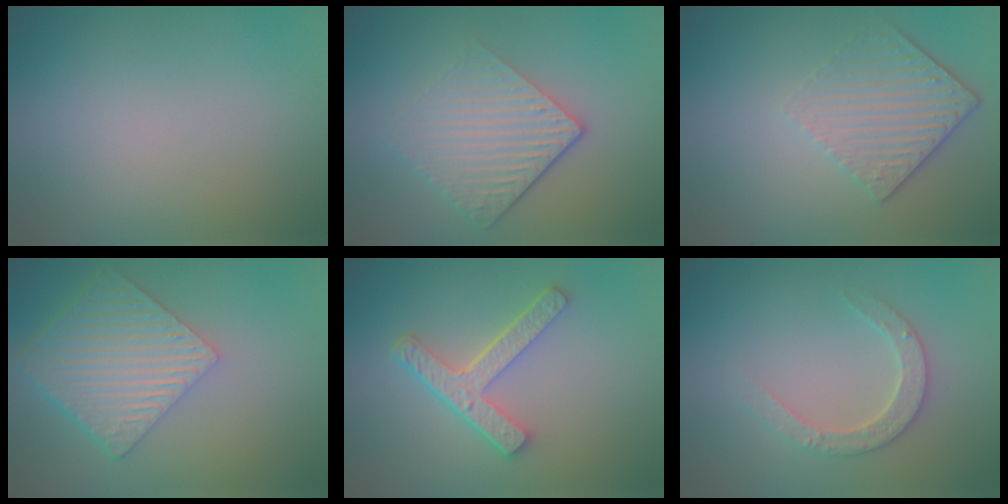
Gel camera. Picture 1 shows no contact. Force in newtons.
{"total": 4.5, "press": 3.0, "slide": 3.3}
{"total": 4.3, "press": 3.0, "slide": 3.1}
{"total": 6.5, "press": 4.6, "slide": 4.6}
{"total": 4.4, "press": 3.3, "slide": 2.9}
{"total": 2.7, "press": 2.6, "slide": 0.5}